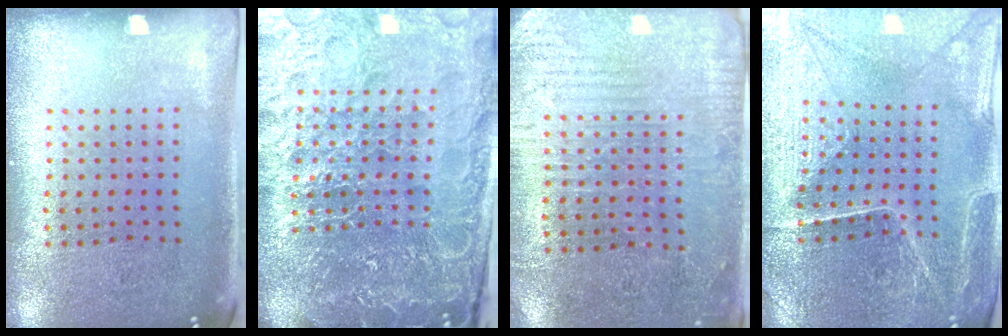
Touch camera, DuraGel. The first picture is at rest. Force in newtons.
{"total": 6.3, "press": 5.6, "slide": 3.0}
{"total": 2.9, "press": 2.8, "slide": 0.6}
{"total": 3.5, "press": 3.5, "slide": 0.2}